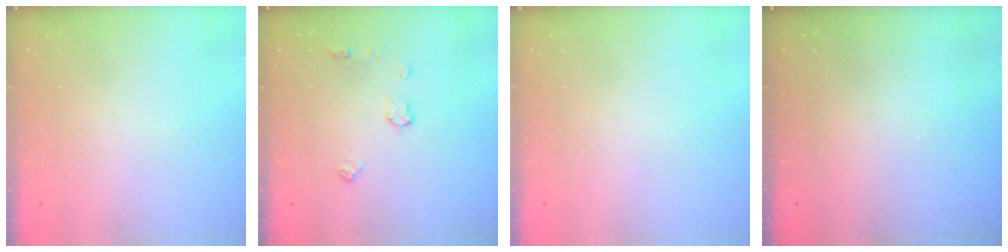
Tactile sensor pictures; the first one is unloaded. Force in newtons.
{"total": 7.2, "press": 7.2, "slide": 0.7}
{"total": 0.0}
{"total": 0.0}